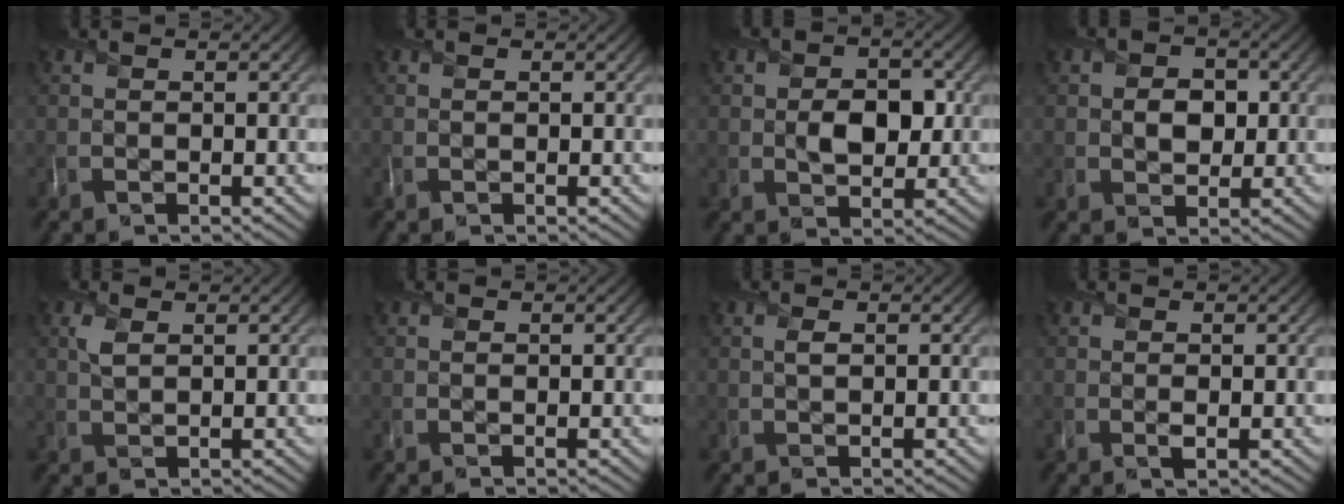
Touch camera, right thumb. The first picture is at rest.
{"total": 0.0}
{"total": 4.3, "force": [-0.1, 3.0, 3.1], "torque": [-0.054, -0.007, -0.008]}
{"total": 3.2, "force": [0.0, 2.6, 1.9], "torque": [-0.036, -0.003, -0.008]}
{"total": 1.8, "force": [0.8, 0.8, 1.4], "torque": [-0.038, 0.003, 0.017]}
{"total": 0.0}
{"total": 0.9, "force": [0.2, 0.3, 0.8], "torque": [-0.019, 0.001, 0.002]}
{"total": 0.6, "force": [0.0, 0.3, 0.5], "torque": [-0.011, -0.004, -0.002]}